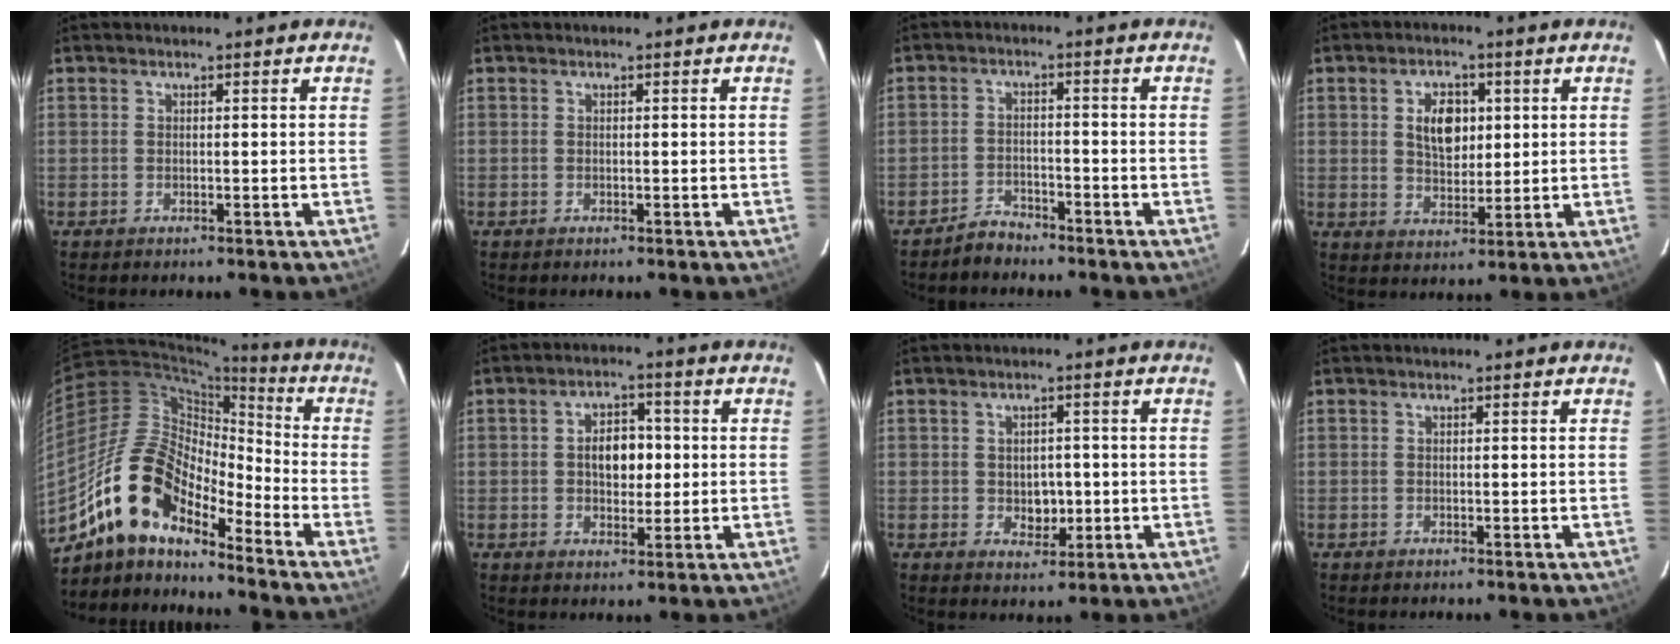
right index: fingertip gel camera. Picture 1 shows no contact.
{"total": 0.0}
{"total": 3.6, "force": [-3.2, 1.5, 0.4], "torque": [-0.019, 0.009, -0.056]}
{"total": 7.3, "force": [1.8, 4.5, 5.4], "torque": [-0.092, 0.010, 0.037]}
{"total": 15.1, "force": [-11.8, 5.6, 7.6], "torque": [-0.133, 0.009, -0.234]}
{"total": 6.4, "force": [0.3, 4.1, 4.9], "torque": [-0.081, 0.015, 0.008]}
{"total": 4.2, "force": [-0.3, 3.6, 2.2], "torque": [-0.036, 0.000, 0.002]}
{"total": 0.0}